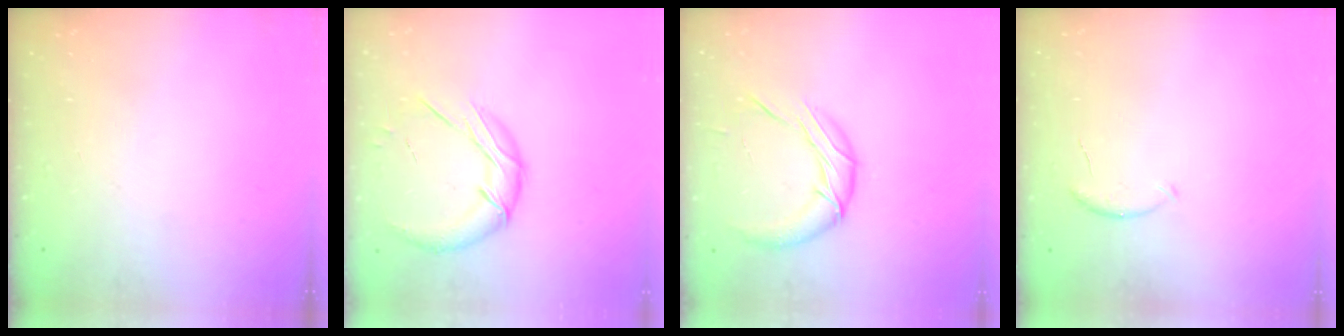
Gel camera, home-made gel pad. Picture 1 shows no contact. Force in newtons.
{"total": 13.0, "press": 12.9, "slide": 1.2}
{"total": 12.0, "press": 11.9, "slide": 0.7}
{"total": 6.2, "press": 6.1, "slide": 0.9}